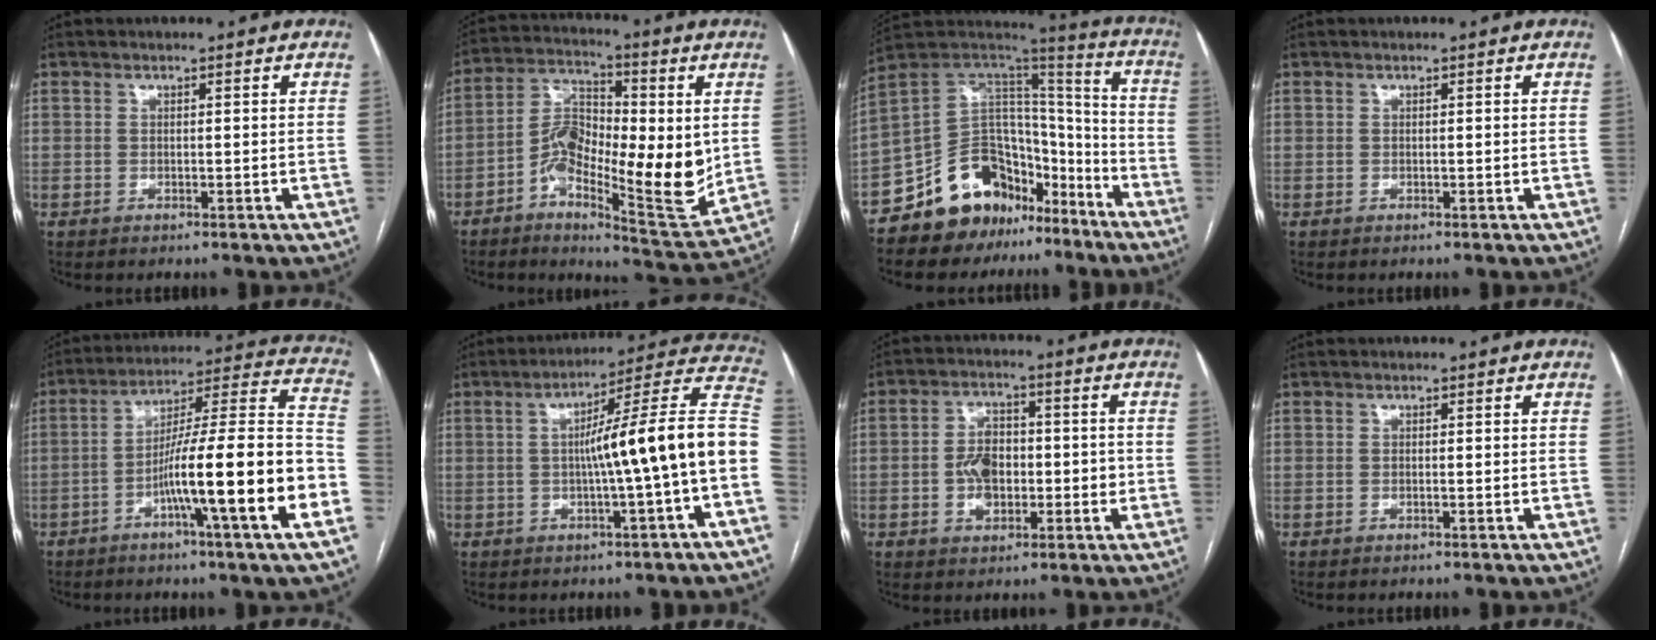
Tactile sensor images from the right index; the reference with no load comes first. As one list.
[{"total": 15.7, "force": [-1.5, 5.9, 14.5], "torque": [-0.250, 0.007, -0.028]}, {"total": 17.6, "force": [-12.7, 10.7, 5.9], "torque": [-0.082, 0.099, -0.209]}, {"total": 0.0}, {"total": 19.7, "force": [-6.9, -0.6, 18.5], "torque": [-0.259, 0.007, -0.113]}, {"total": 16.2, "force": [-1.4, -0.9, 16.1], "torque": [-0.220, 0.036, -0.028]}, {"total": 7.1, "force": [-1.0, 4.5, 5.4], "torque": [-0.100, 0.017, -0.015]}, {"total": 0.0}]